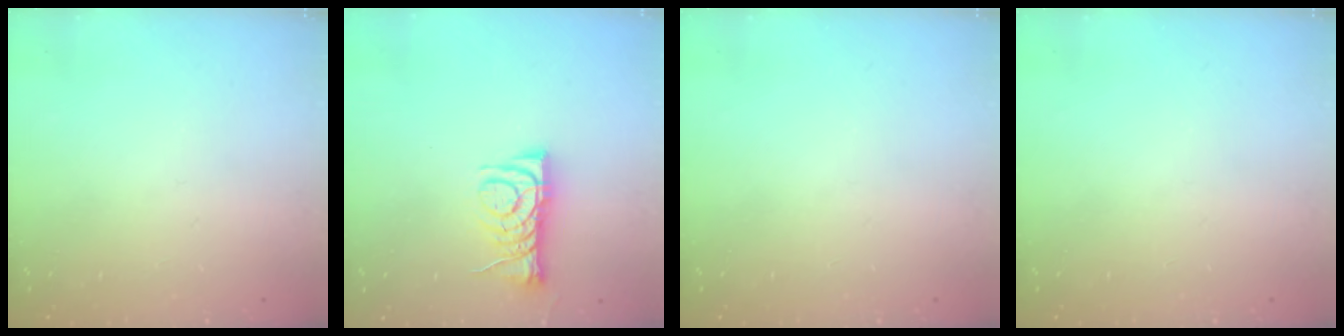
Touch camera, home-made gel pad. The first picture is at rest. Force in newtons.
{"total": 8.5, "press": 8.5, "slide": 0.7}
{"total": 0.0}
{"total": 0.0}